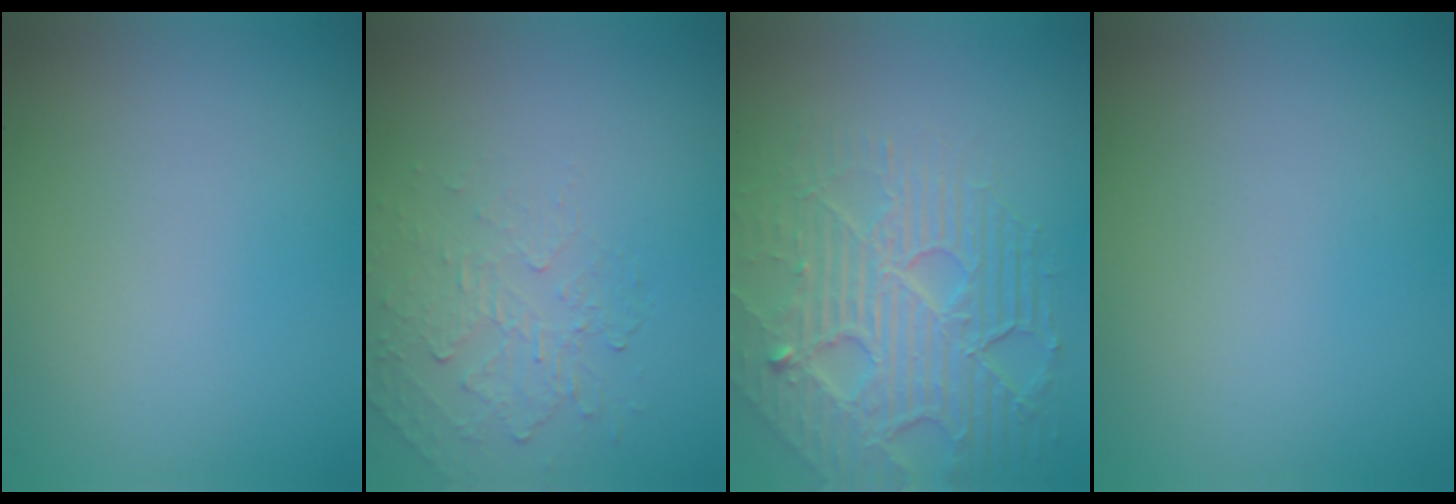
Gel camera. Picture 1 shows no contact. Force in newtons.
{"total": 2.1, "press": 0.9, "slide": 1.9}
{"total": 7.8, "press": 5.5, "slide": 5.6}
{"total": 0.0}